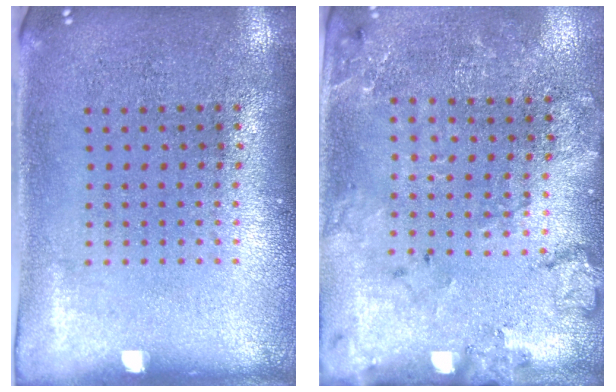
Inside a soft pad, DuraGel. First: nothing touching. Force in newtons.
{"total": 1.7, "press": 1.6, "slide": 0.5}